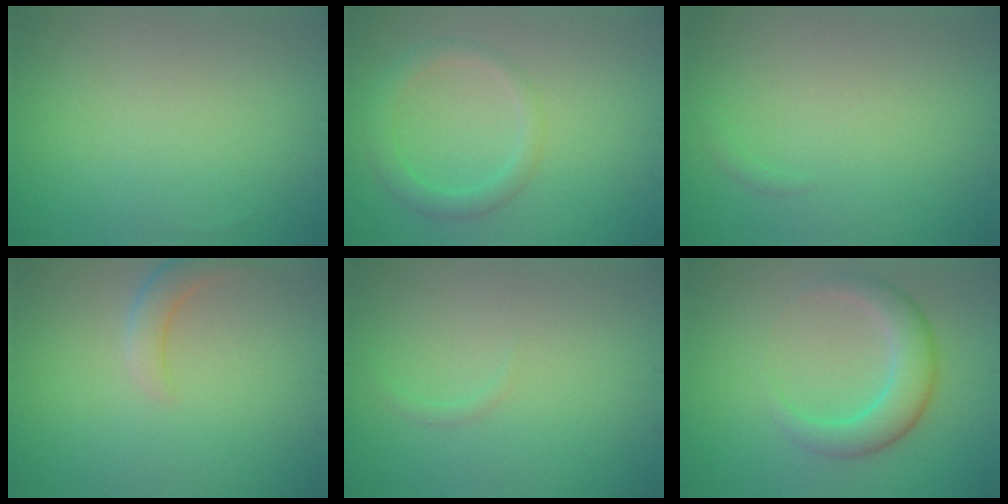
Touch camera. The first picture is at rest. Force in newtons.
{"total": 2.7, "press": 2.7, "slide": 0.1}
{"total": 0.5, "press": 0.5, "slide": 0.1}
{"total": 2.1, "press": 2.1, "slide": 0.3}
{"total": 0.6, "press": 0.6, "slide": 0.1}
{"total": 4.2, "press": 4.2, "slide": 0.1}